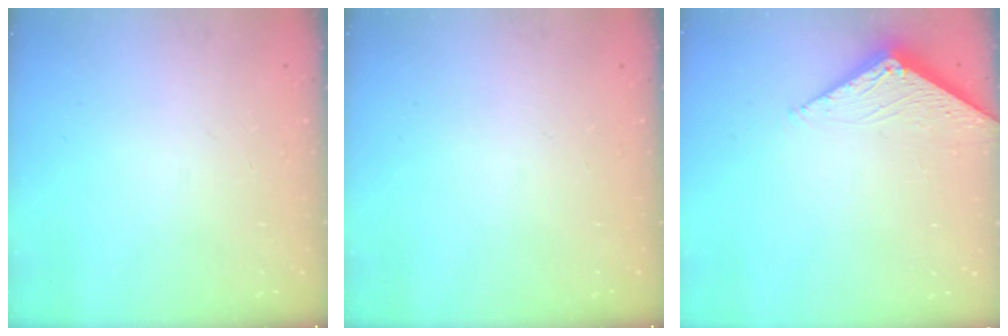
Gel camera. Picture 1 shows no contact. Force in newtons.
{"total": 0.0}
{"total": 3.0, "press": 3.0, "slide": 0.5}